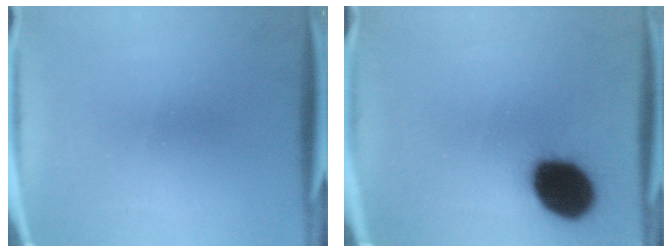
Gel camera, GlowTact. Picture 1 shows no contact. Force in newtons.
{"total": 18.9}